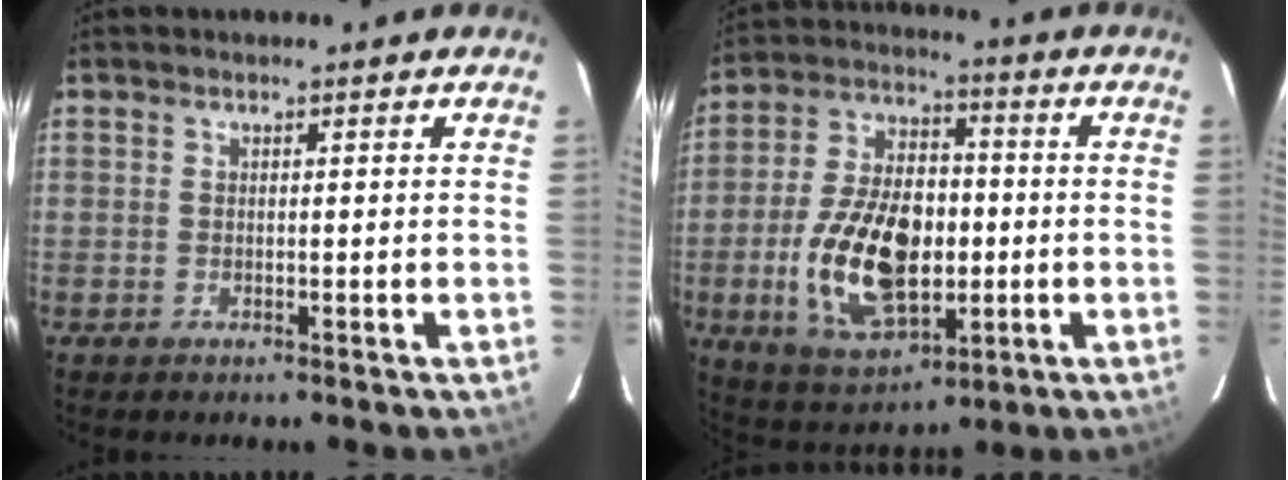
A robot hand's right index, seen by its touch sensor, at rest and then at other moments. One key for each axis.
{"total": 18.8, "fx": -3.5, "fy": 10.9, "fz": 14.9, "tx": -0.304, "ty": 0.008, "tz": -0.044}